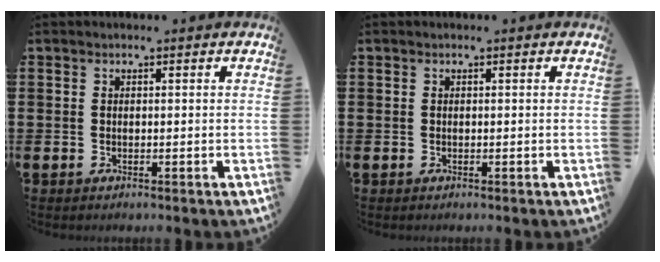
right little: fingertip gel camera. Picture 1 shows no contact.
{"total": 0.0}